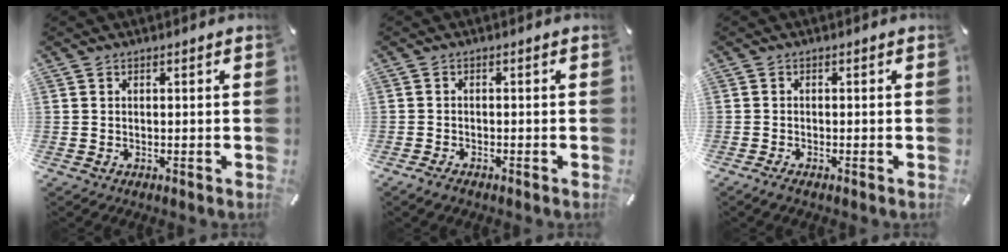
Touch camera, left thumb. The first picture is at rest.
{"total": 1.6, "force": [-1.3, 0.6, 0.8], "torque": [-0.015, 0.004, -0.025]}
{"total": 1.2, "force": [-0.7, 0.3, 1.0], "torque": [-0.017, -0.002, -0.012]}